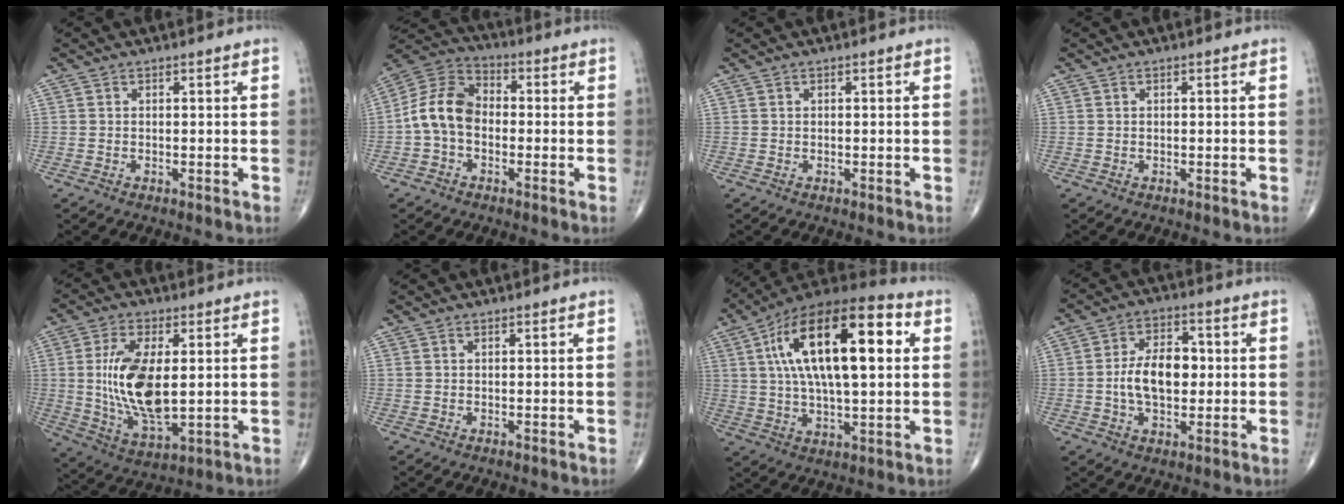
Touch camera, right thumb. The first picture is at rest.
{"total": 10.3, "force": [-1.5, 7.3, 7.1], "torque": [-0.124, 0.034, -0.045]}
{"total": 0.0}
{"total": 0.0}
{"total": 15.0, "force": [1.2, 6.9, 13.3], "torque": [-0.254, -0.020, 0.032]}
{"total": 0.0}
{"total": 24.6, "force": [5.9, 10.0, 21.7], "torque": [-0.367, 0.016, 0.090]}
{"total": 10.4, "force": [-0.2, 6.3, 8.3], "torque": [-0.129, 0.014, -0.007]}